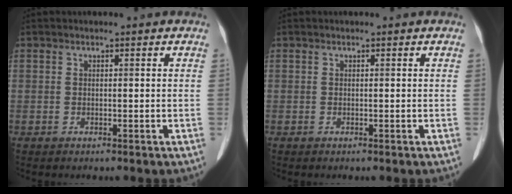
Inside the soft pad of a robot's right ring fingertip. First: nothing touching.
{"total": 0.0}